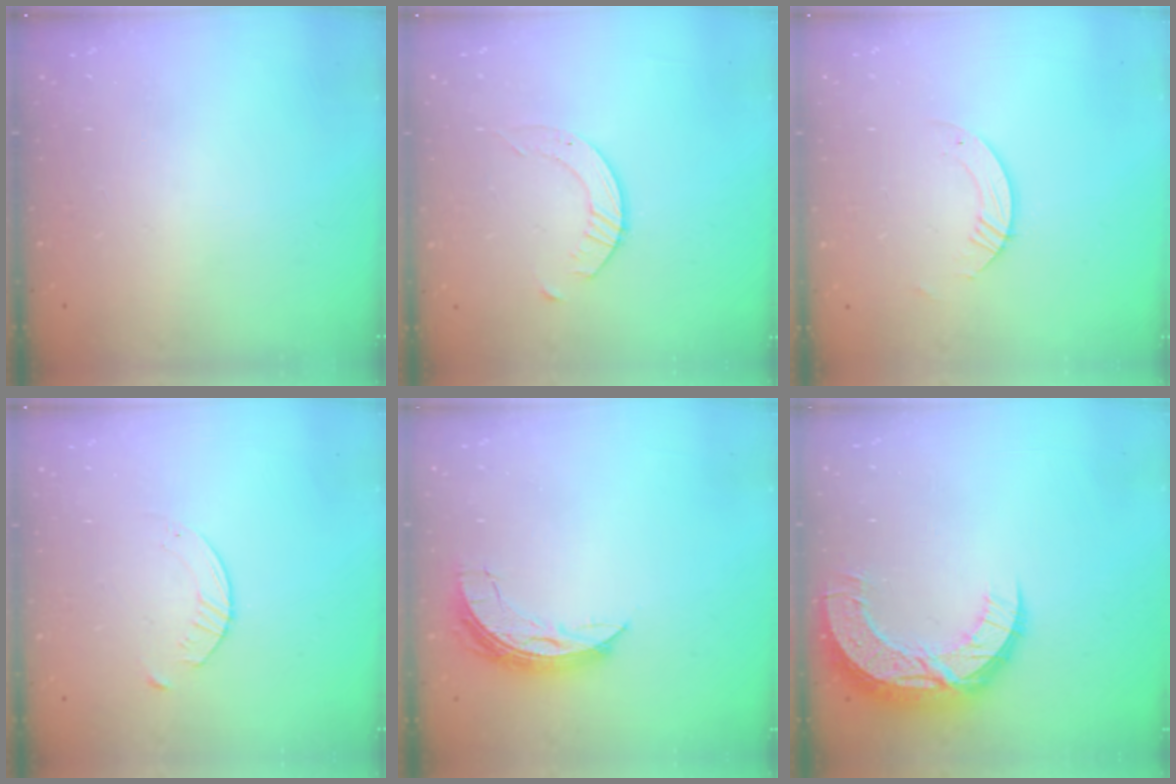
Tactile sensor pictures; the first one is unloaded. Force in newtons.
{"total": 2.6, "press": 2.6, "slide": 0.3}
{"total": 3.2, "press": 3.2, "slide": 0.3}
{"total": 3.1, "press": 3.0, "slide": 0.4}
{"total": 7.6, "press": 7.5, "slide": 1.1}
{"total": 13.7, "press": 13.7, "slide": 1.0}